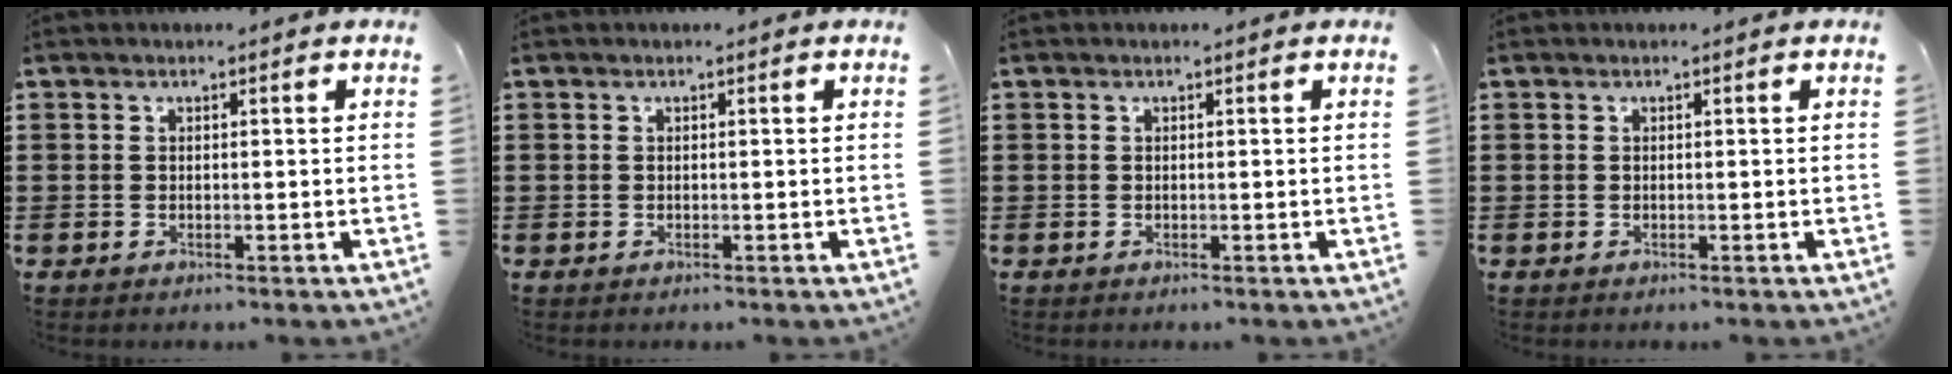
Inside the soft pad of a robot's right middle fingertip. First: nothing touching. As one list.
[{"total": 0.0}, {"total": 0.0}, {"total": 0.0}]